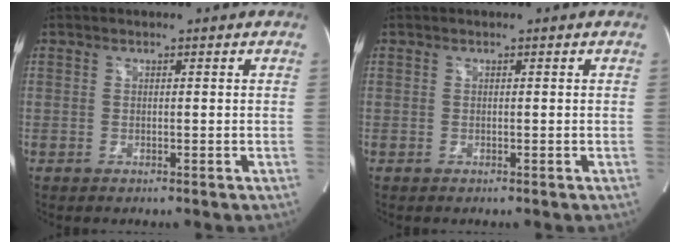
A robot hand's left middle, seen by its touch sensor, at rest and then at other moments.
{"total": 0.0}